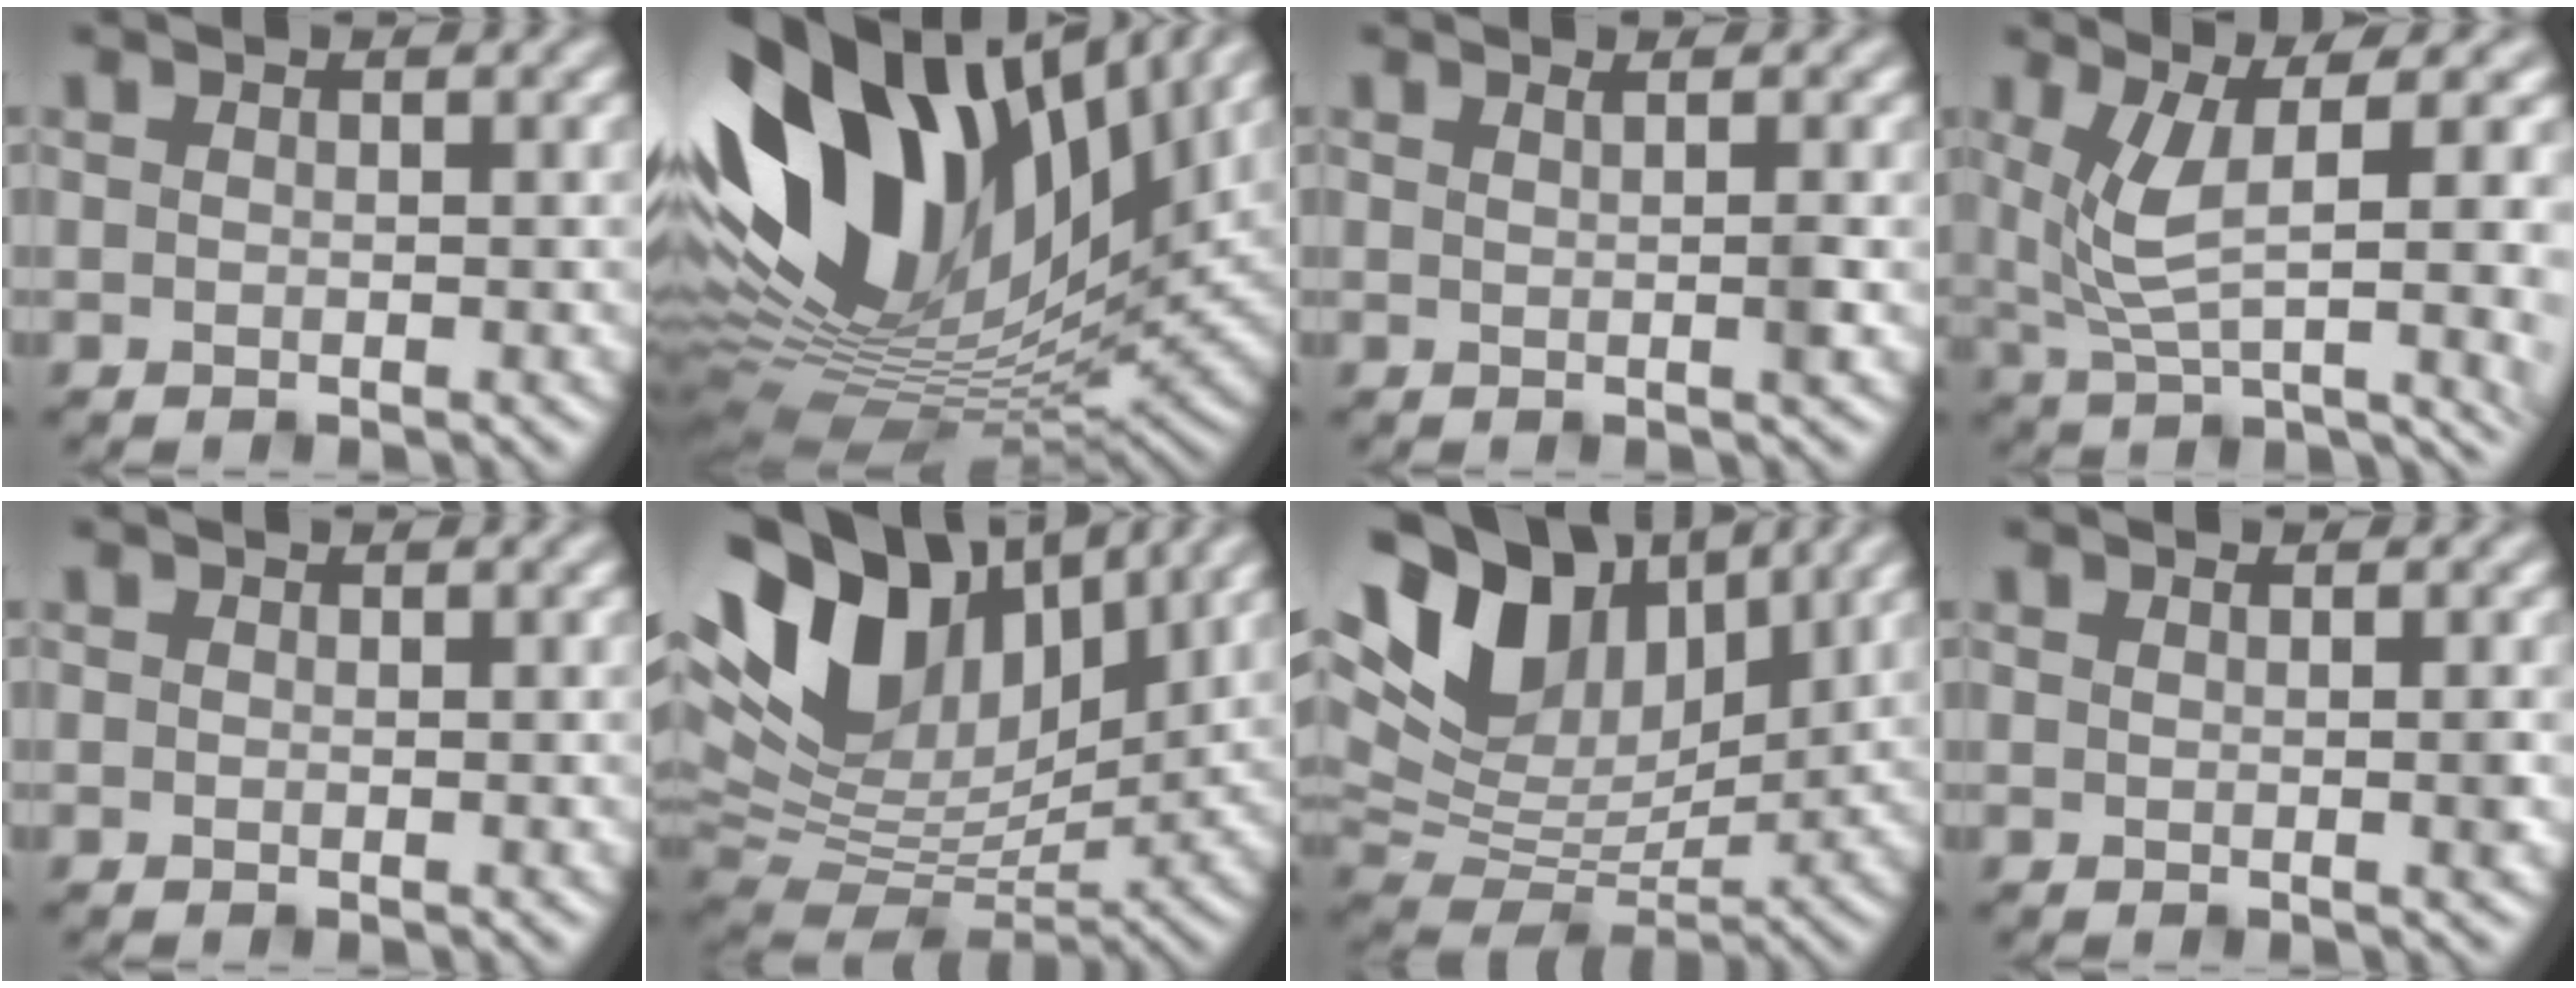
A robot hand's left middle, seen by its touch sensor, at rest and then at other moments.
{"total": 15.9, "force": [4.7, 9.7, 11.7], "torque": [-0.239, 0.024, 0.068]}
{"total": 1.8, "force": [1.0, 0.5, 1.4], "torque": [-0.010, -0.002, 0.001]}
{"total": 8.6, "force": [2.0, 3.4, 7.6], "torque": [-0.141, -0.001, 0.046]}
{"total": 0.0}
{"total": 13.5, "force": [5.7, 8.1, 9.1], "torque": [-0.191, 0.036, 0.099]}
{"total": 11.7, "force": [4.8, 7.1, 7.9], "torque": [-0.156, 0.022, 0.083]}
{"total": 1.1, "force": [0.5, 0.3, 1.0], "torque": [-0.011, -0.004, 0.003]}